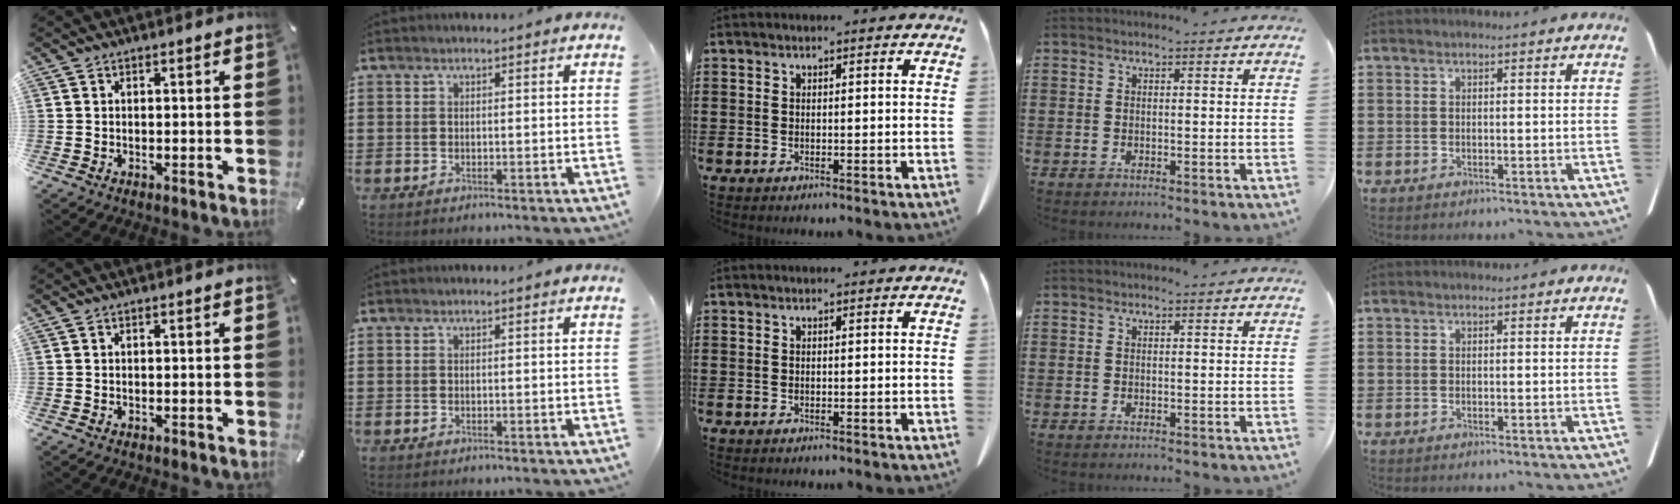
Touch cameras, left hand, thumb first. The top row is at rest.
{}